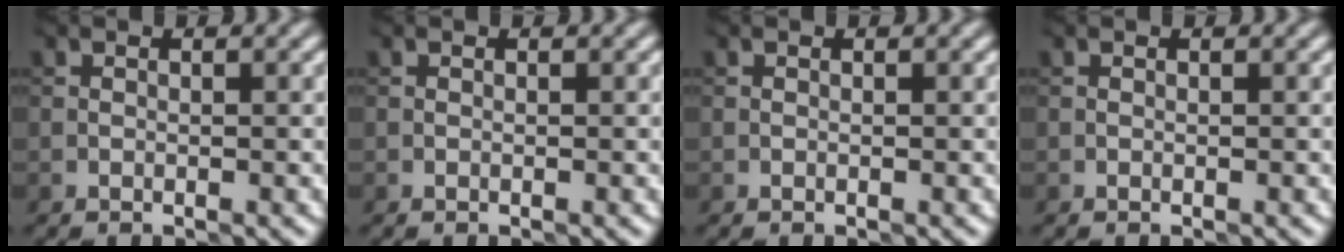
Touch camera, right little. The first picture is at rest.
{"total": 0.0}
{"total": 0.0}
{"total": 0.0}